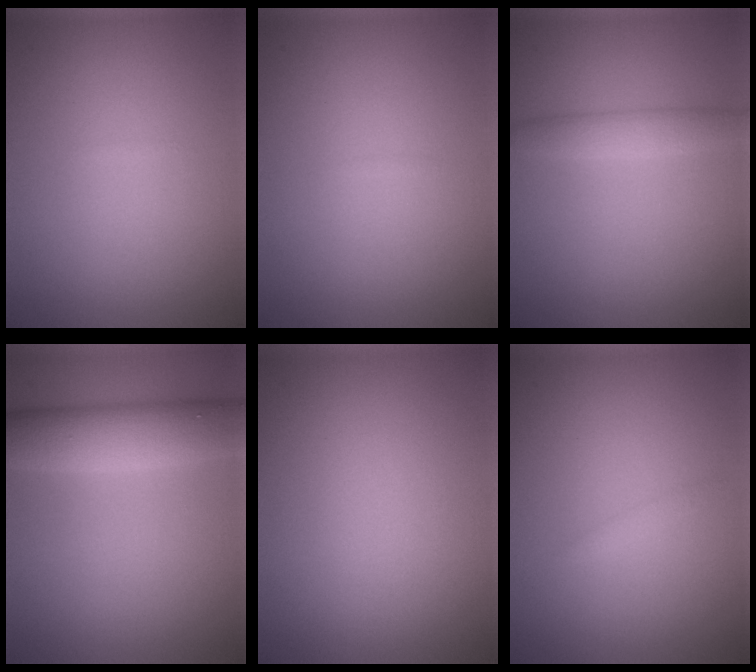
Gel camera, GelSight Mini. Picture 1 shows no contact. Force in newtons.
{"total": 0.0}
{"total": 2.1, "press": 2.1, "slide": 0.1}
{"total": 5.9, "press": 5.8, "slide": 0.3}
{"total": 0.0}
{"total": 0.6, "press": 0.6, "slide": 0.0}